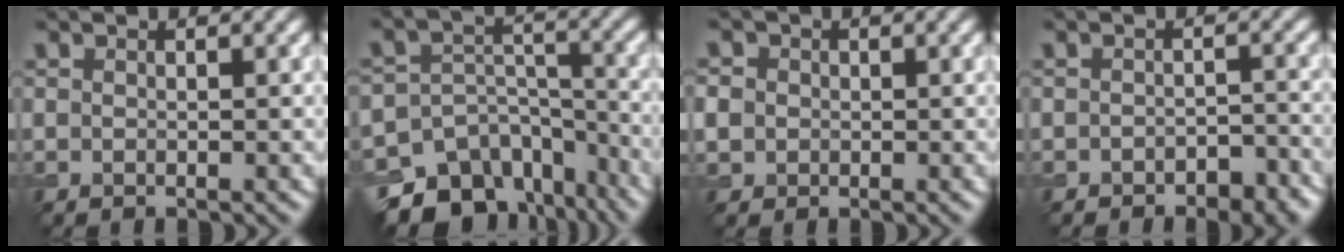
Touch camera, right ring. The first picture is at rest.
{"total": 13.3, "force": [-9.9, 8.0, 4.1], "torque": [-0.068, -0.007, -0.133]}
{"total": 2.7, "force": [0.3, 2.5, 0.9], "torque": [-0.016, 0.014, -0.002]}
{"total": 2.6, "force": [-1.5, 1.5, 1.5], "torque": [-0.019, 0.002, -0.019]}